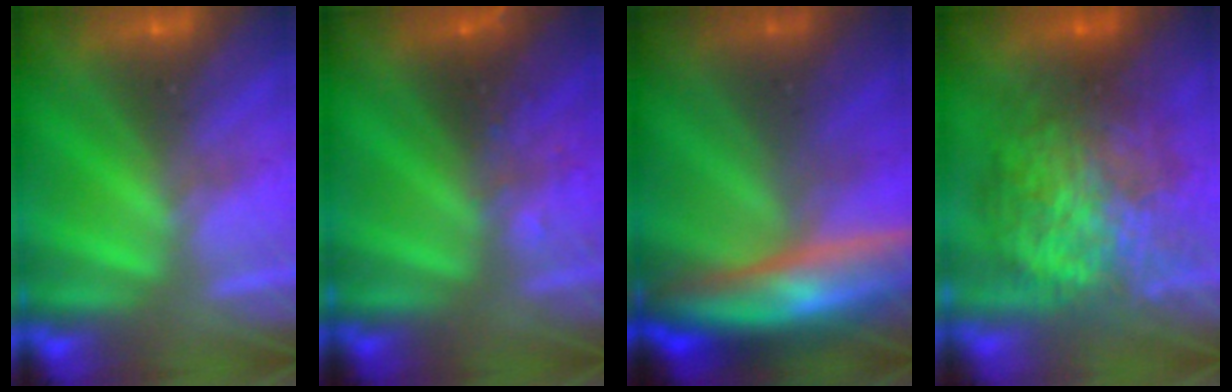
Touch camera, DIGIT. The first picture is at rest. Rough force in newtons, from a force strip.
{"total": 2.9}
{"total": 8.0}
{"total": 7.5}